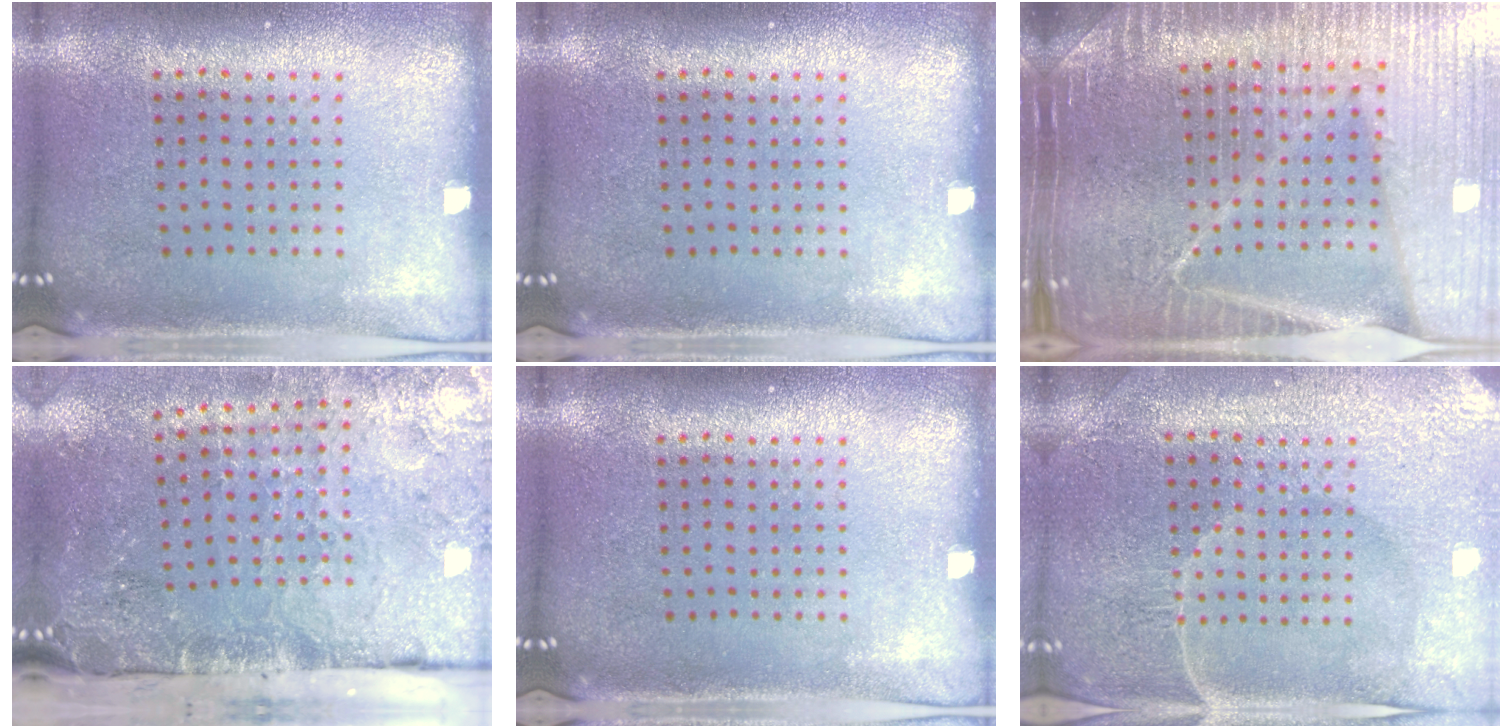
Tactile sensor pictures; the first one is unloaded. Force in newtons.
{"total": 0.0}
{"total": 5.5, "press": 5.0, "slide": 2.3}
{"total": 4.7, "press": 3.6, "slide": 3.1}
{"total": 0.0}
{"total": 4.2, "press": 4.0, "slide": 1.2}